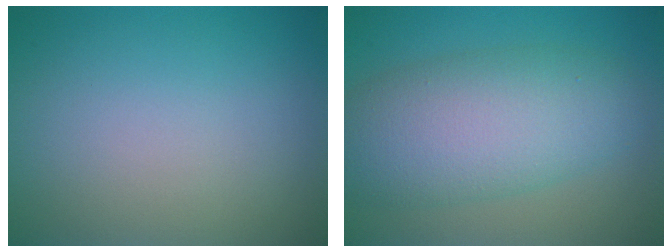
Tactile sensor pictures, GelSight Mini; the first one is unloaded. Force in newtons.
{"total": 8.1, "press": 8.1, "slide": 0.2}